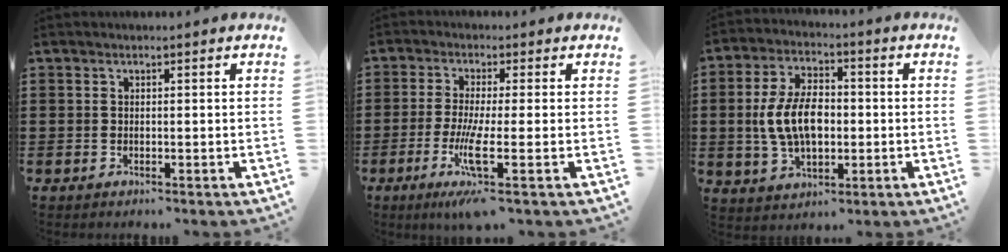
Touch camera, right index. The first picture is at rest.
{"total": 6.9, "force": [-2.3, 0.2, 6.5], "torque": [-0.136, -0.023, -0.043]}
{"total": 9.4, "force": [-0.4, 5.6, 7.6], "torque": [-0.159, 0.007, -0.014]}